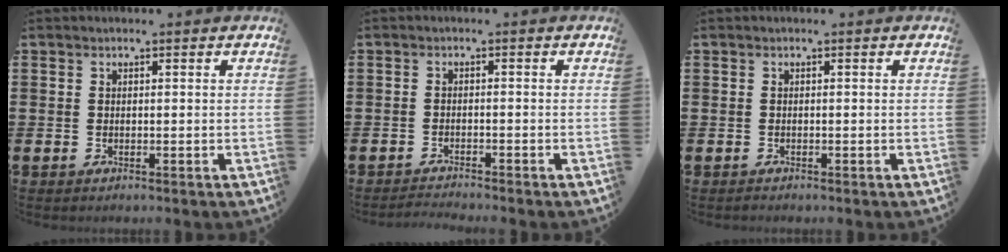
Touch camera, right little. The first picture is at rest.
{"total": 1.2, "force": [-1.2, -0.1, 0.0], "torque": [-0.008, -0.002, -0.021]}
{"total": 0.0}